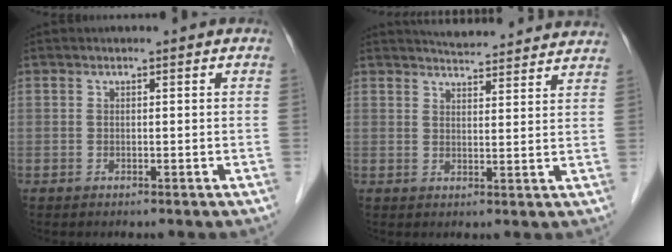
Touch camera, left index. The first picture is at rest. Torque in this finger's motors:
{"motor_torque": [0.27, -0.88, 0.02, 0.01]}